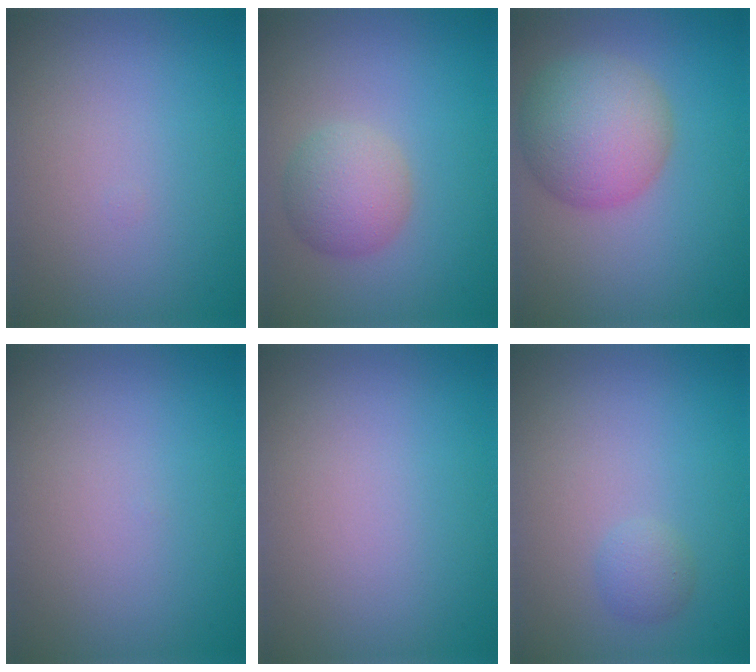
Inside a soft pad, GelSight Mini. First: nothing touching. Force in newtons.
{"total": 3.5, "press": 3.5, "slide": 0.3}
{"total": 6.6, "press": 6.5, "slide": 0.3}
{"total": 0.0}
{"total": 0.0}
{"total": 1.3, "press": 1.3, "slide": 0.1}